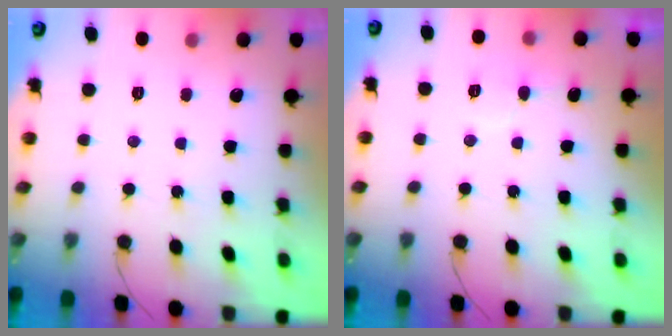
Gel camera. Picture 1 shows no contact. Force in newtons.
{"total": 4.7, "press": 4.7, "slide": 0.3}